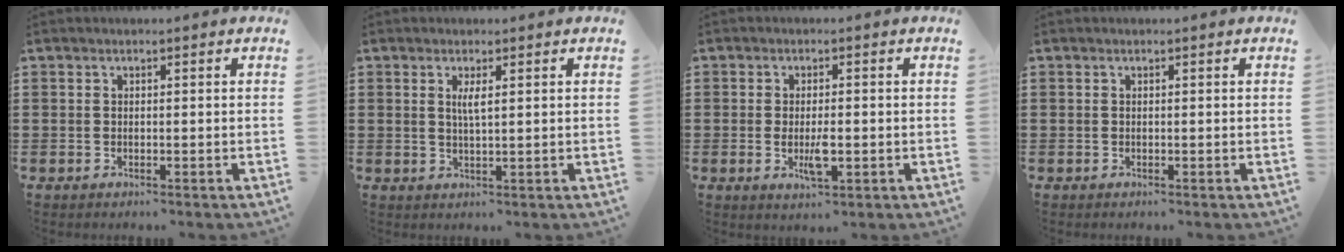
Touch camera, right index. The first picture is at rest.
{"total": 2.2, "force": [0.7, 0.3, 2.1], "torque": [-0.043, 0.001, 0.010]}
{"total": 4.0, "force": [-0.7, 1.3, 3.7], "torque": [-0.063, -0.006, -0.016]}
{"total": 0.0}